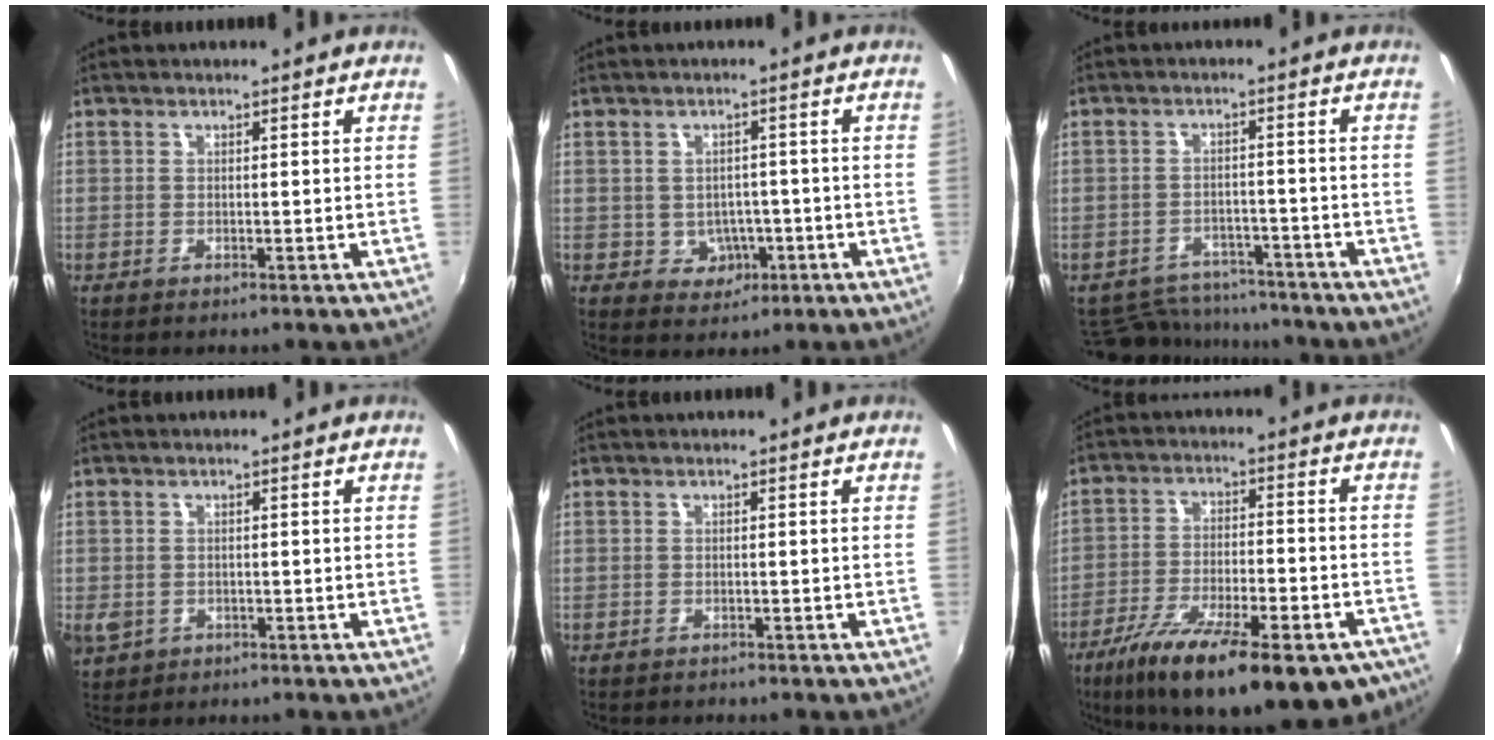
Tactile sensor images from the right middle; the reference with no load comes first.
{"total": 4.5, "force": [-1.2, 4.1, 1.3], "torque": [-0.033, 0.008, -0.003]}
{"total": 11.1, "force": [-9.9, 4.5, 2.4], "torque": [-0.064, 0.013, -0.139]}
{"total": 5.2, "force": [-1.2, 4.4, 2.6], "torque": [-0.059, -0.009, -0.017]}
{"total": 0.8, "force": [-0.8, 0.3, 0.0], "torque": [-0.005, -0.003, -0.012]}
{"total": 24.9, "force": [-16.9, 8.1, 16.3], "torque": [-0.280, -0.048, -0.246]}